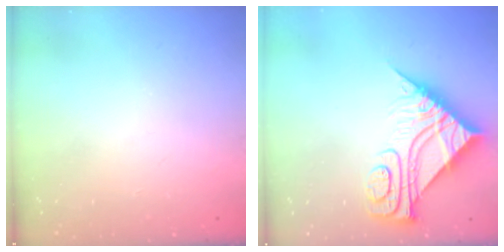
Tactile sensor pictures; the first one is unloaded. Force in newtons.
{"total": 11.6, "press": 11.5, "slide": 1.1}